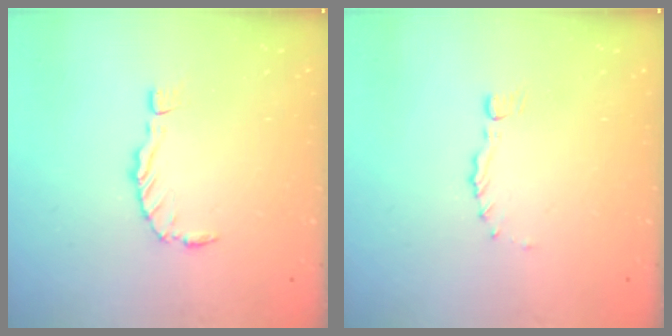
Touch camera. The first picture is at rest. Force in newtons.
{"total": 0.0}